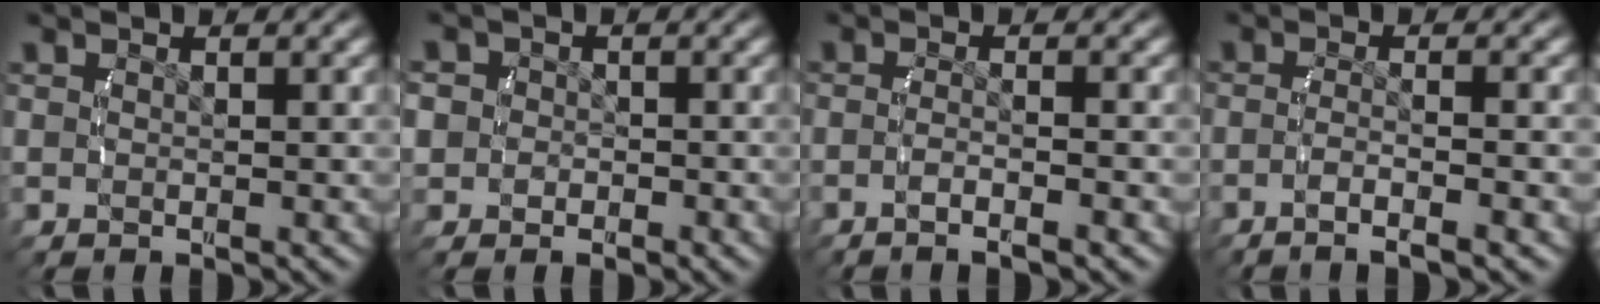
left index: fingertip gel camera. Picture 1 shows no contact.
{"total": 3.6, "force": [-0.7, 3.3, 1.2], "torque": [-0.034, -0.006, -0.017]}
{"total": 2.3, "force": [-1.7, -0.3, 1.5], "torque": [-0.032, -0.003, -0.030]}
{"total": 3.0, "force": [-2.2, -0.2, 2.1], "torque": [-0.042, -0.007, -0.034]}